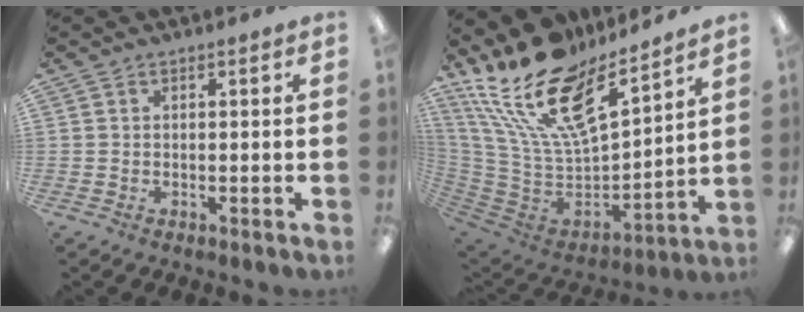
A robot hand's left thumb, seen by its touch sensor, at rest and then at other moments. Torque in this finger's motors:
{"motor_torque": [0.83, 0.55, 1.41, -1.36, 0.58]}